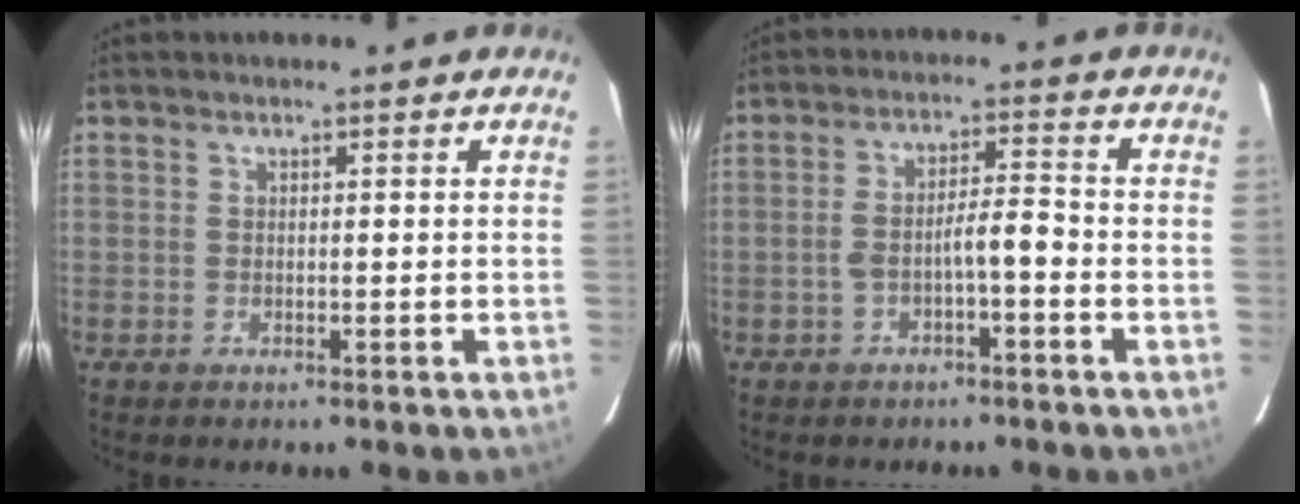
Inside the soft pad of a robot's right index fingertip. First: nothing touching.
{"total": 4.8, "force": [-1.7, 0.9, 4.4], "torque": [-0.078, 0.020, -0.024]}